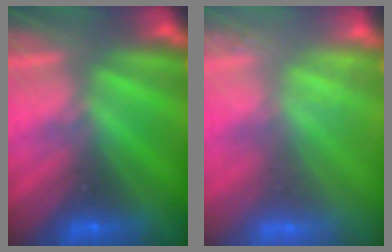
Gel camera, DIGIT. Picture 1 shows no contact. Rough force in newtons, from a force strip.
{"total": 2.0}